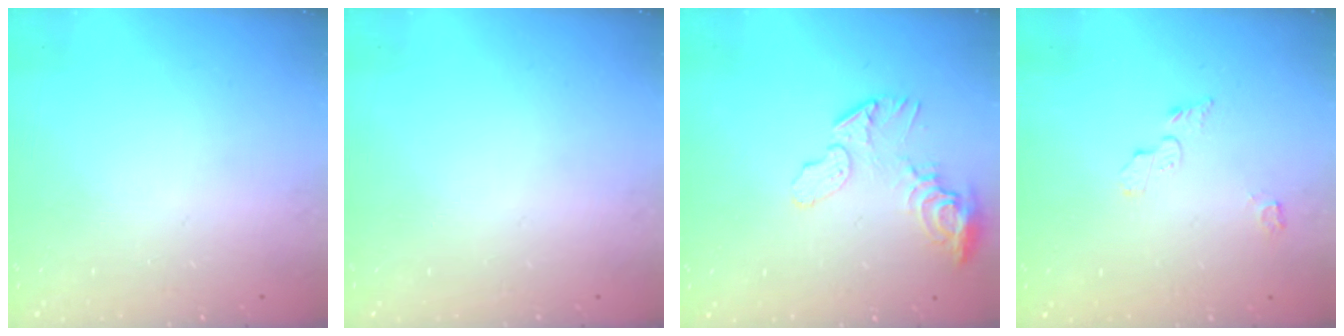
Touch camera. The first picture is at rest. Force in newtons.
{"total": 0.0}
{"total": 10.3, "press": 10.2, "slide": 1.1}
{"total": 5.1, "press": 5.0, "slide": 0.5}